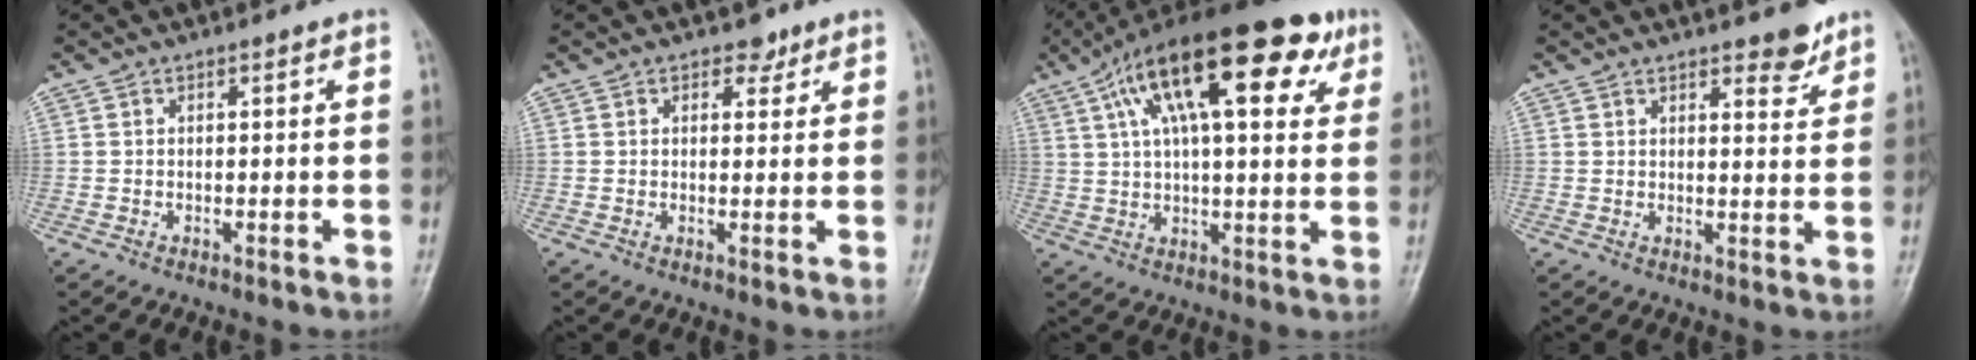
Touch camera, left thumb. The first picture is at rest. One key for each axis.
{"total": 2.5, "fx": 1.6, "fy": 1.7, "fz": 0.8, "tx": 0.004, "ty": -0.007, "tz": 0.019}
{"total": 24.0, "fx": 10.6, "fy": 9.4, "fz": 19.3, "tx": -0.292, "ty": 0.018, "tz": 0.163}
{"total": 4.1, "fx": 3.2, "fy": 1.3, "fz": 2.2, "tx": -0.013, "ty": -0.025, "tz": 0.043}